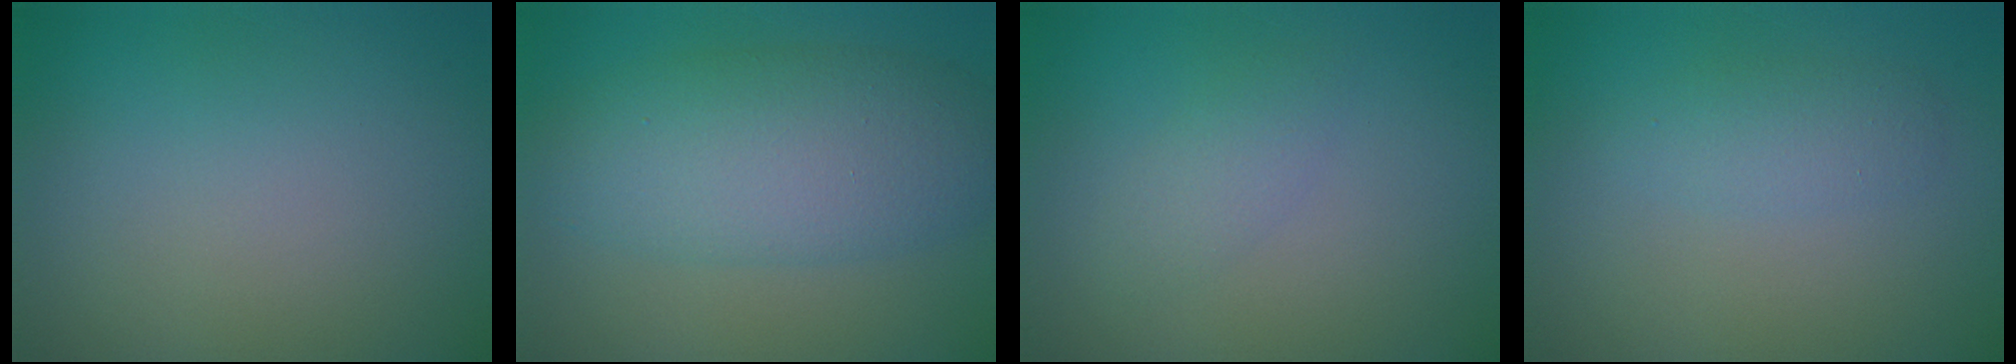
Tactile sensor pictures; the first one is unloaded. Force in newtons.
{"total": 6.9, "press": 6.9, "slide": 0.0}
{"total": 1.6, "press": 1.6, "slide": 0.0}
{"total": 1.7, "press": 1.7, "slide": 0.0}